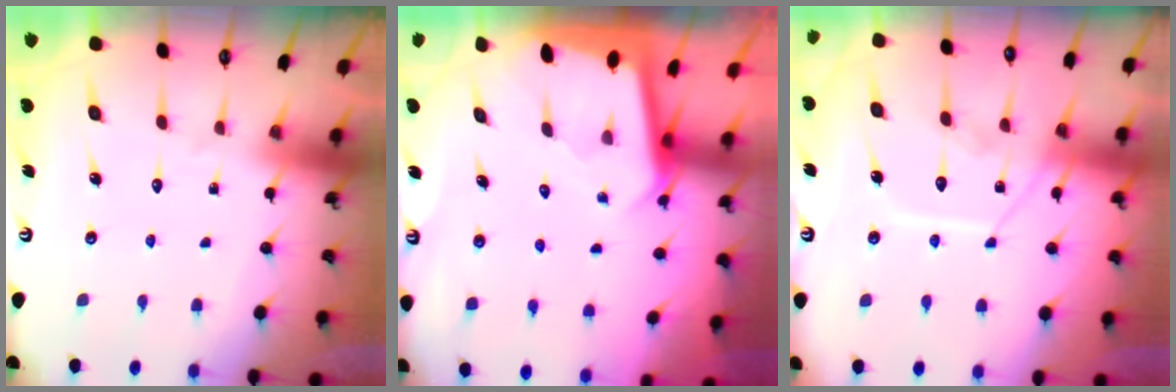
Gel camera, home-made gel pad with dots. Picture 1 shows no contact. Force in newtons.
{"total": 2.1, "press": 2.1, "slide": 0.0}
{"total": 11.9, "press": 11.9, "slide": 1.1}